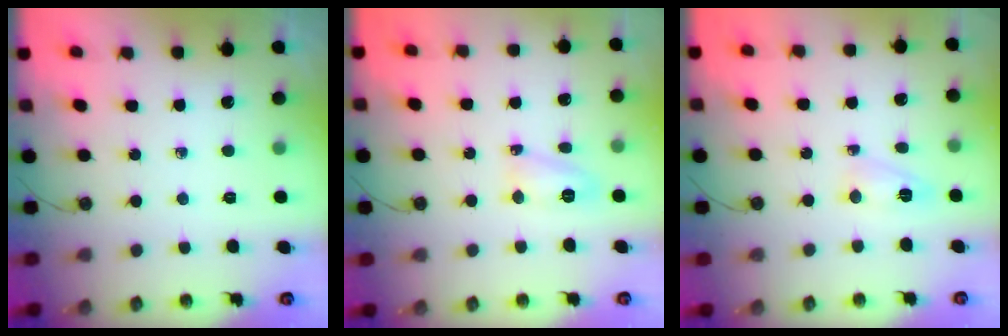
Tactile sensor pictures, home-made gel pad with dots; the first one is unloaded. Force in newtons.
{"total": 7.5, "press": 7.5, "slide": 0.7}
{"total": 3.9, "press": 3.9, "slide": 0.7}